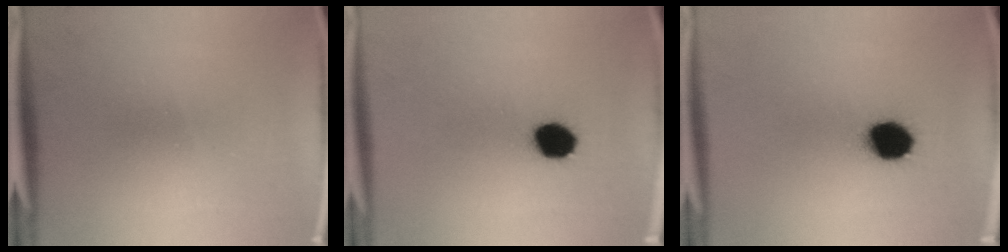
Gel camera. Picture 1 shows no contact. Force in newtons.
{"total": 7.2}
{"total": 9.3}